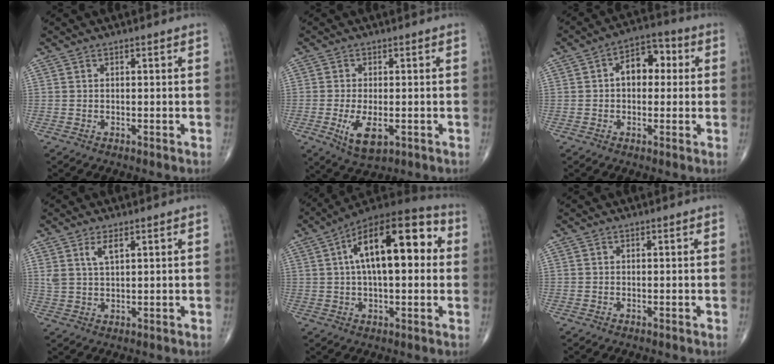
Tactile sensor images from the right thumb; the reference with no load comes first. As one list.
[{"total": 6.6, "force": [-1.9, 3.1, 5.6], "torque": [-0.100, -0.012, -0.026]}, {"total": 8.2, "force": [1.0, 5.4, 6.1], "torque": [-0.059, 0.027, 0.006]}, {"total": 3.8, "force": [2.0, 1.4, 2.9], "torque": [-0.057, -0.007, 0.045]}, {"total": 20.1, "force": [3.9, 8.8, 17.6], "torque": [-0.259, 0.028, 0.050]}, {"total": 0.0}]